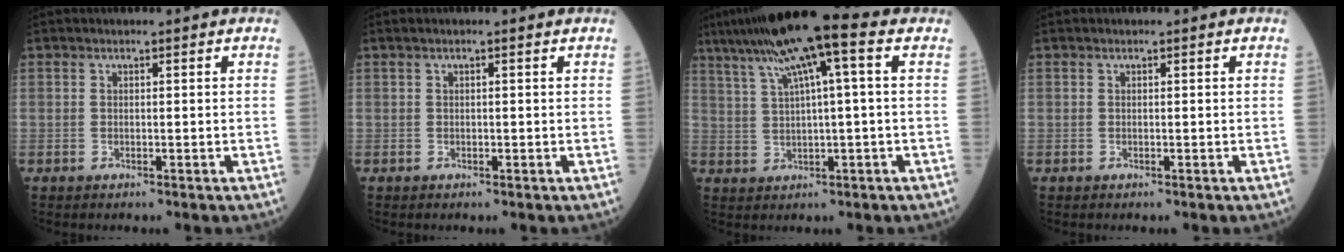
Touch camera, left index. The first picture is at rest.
{"total": 0.6, "force": [0.3, 0.0, 0.6], "torque": [-0.012, 0.008, 0.003]}
{"total": 11.1, "force": [5.6, 0.0, 9.6], "torque": [-0.172, 0.034, 0.092]}
{"total": 0.0}